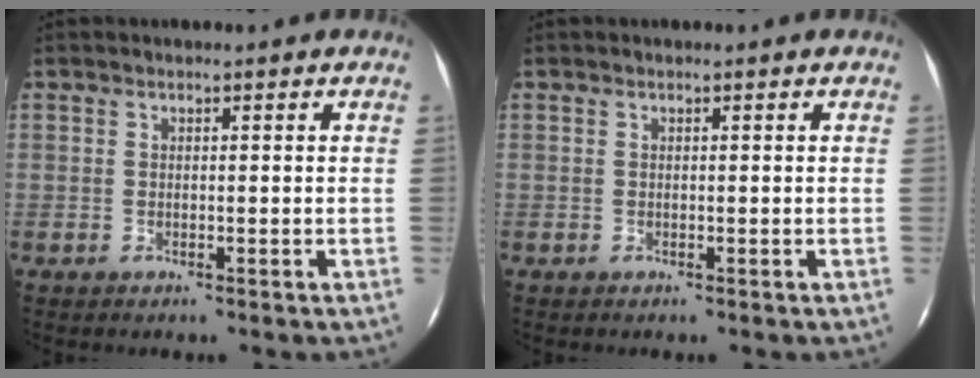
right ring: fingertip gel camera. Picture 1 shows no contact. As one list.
[{"total": 0.0}]